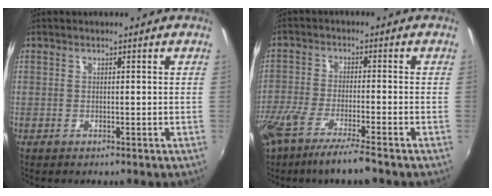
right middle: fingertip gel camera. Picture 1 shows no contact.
{"total": 10.9, "force": [-8.3, 0.7, 7.0], "torque": [-0.152, -0.042, -0.149]}